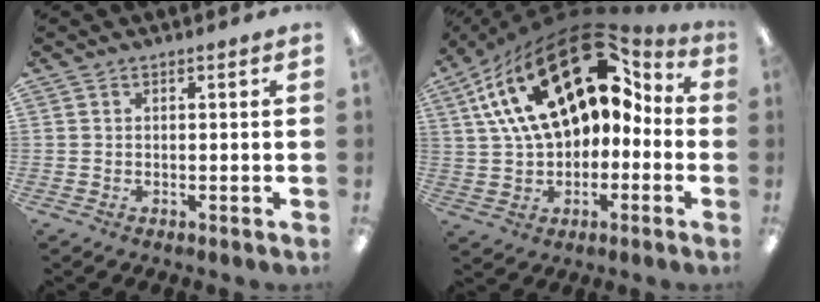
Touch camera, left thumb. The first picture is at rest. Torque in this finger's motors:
{"motor_torque": [1.38, 3.63, 2.77, 0.00, 0.38]}